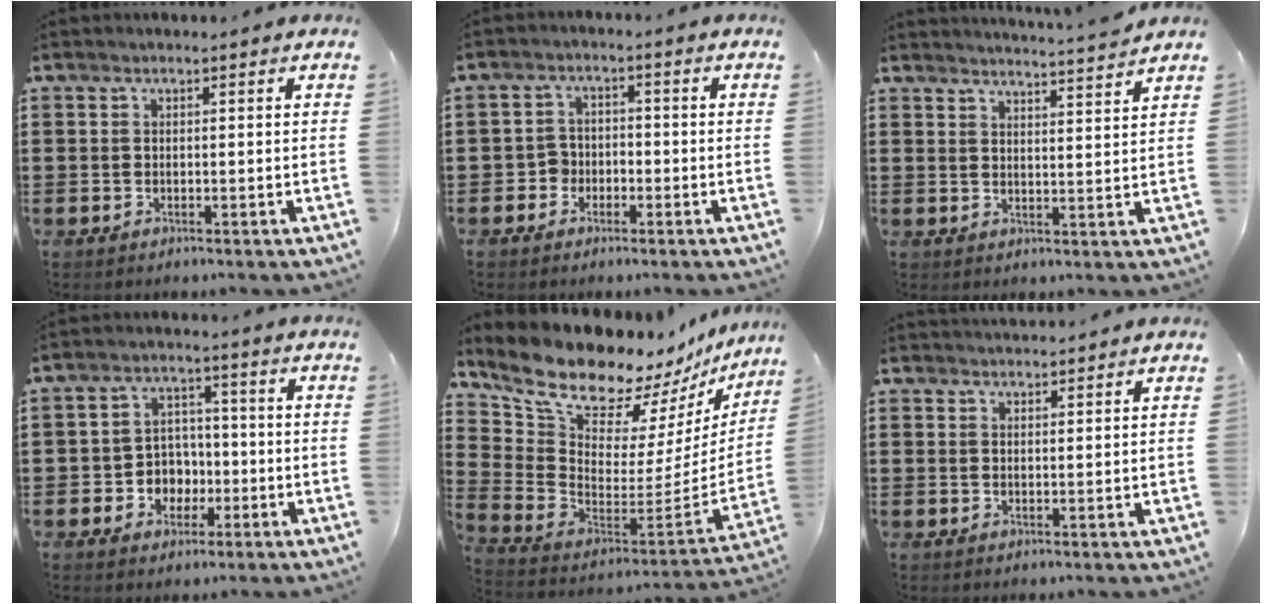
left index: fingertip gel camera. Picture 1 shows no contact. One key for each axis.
{"total": 2.9, "fx": -1.8, "fy": 2.2, "fz": 0.6, "tx": -0.021, "ty": 0.006, "tz": -0.040}
{"total": 3.5, "fx": 3.4, "fy": -0.8, "fz": 0.4, "tx": -0.020, "ty": -0.021, "tz": 0.060}
{"total": 5.1, "fx": -1.7, "fy": 4.6, "fz": 1.4, "tx": -0.039, "ty": 0.013, "tz": -0.032}
{"total": 12.5, "fx": 10.8, "fy": 4.4, "fz": 4.5, "tx": -0.130, "ty": -0.090, "tz": 0.193}
{"total": 1.6, "fx": 1.6, "fy": 0.2, "fz": 0.0, "tx": -0.004, "ty": 0.000, "tz": 0.032}